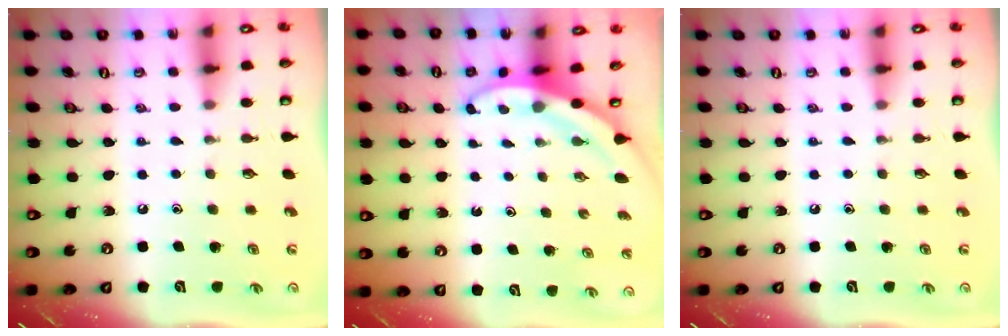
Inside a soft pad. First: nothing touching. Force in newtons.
{"total": 3.5, "press": 3.5, "slide": 0.2}
{"total": 0.0}